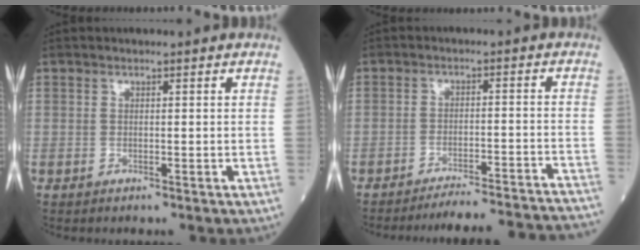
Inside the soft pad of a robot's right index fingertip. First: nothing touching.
{"total": 18.0, "force": [-17.5, -0.4, 4.2], "torque": [-0.026, -0.005, -0.219]}